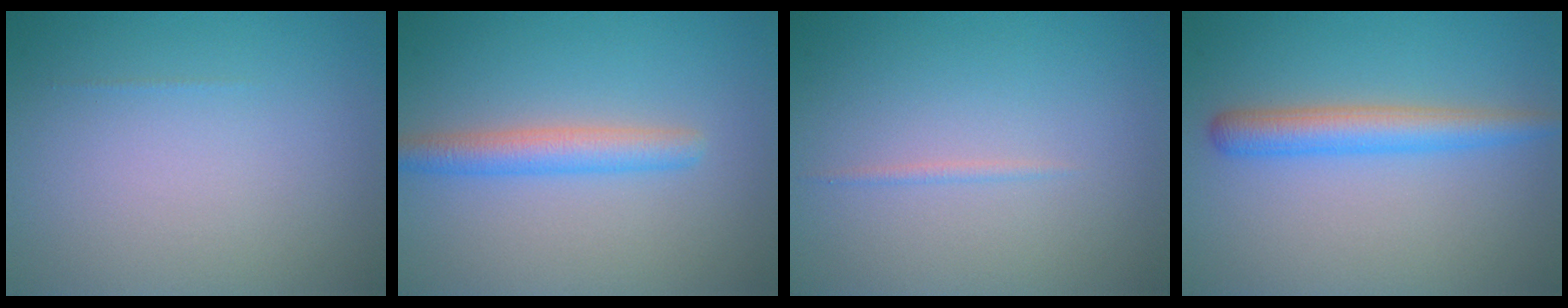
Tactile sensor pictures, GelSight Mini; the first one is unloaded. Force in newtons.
{"total": 2.9, "press": 2.9, "slide": 0.0}
{"total": 0.5, "press": 0.5, "slide": 0.0}
{"total": 3.5, "press": 3.5, "slide": 0.1}